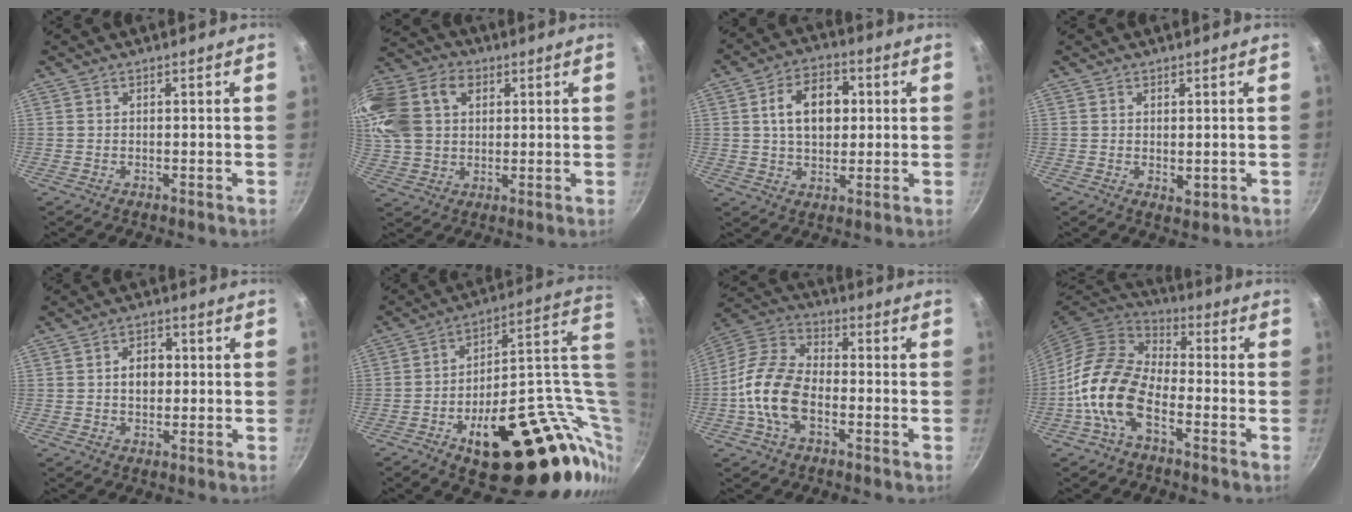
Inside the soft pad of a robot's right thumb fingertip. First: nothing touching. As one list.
[{"total": 23.8, "force": [7.1, 17.7, 14.1], "torque": [-0.335, 0.041, 0.127]}, {"total": 11.1, "force": [1.8, 7.4, 8.0], "torque": [-0.105, 0.010, 0.024]}, {"total": 2.1, "force": [0.3, 1.3, 1.7], "torque": [-0.024, -0.008, 0.006]}, {"total": 5.0, "force": [0.2, 3.7, 3.4], "torque": [-0.025, 0.008, 0.000]}, {"total": 32.6, "force": [0.8, 15.8, 28.5], "torque": [-0.370, 0.012, 0.038]}, {"total": 14.0, "force": [-3.6, 8.4, 10.6], "torque": [-0.187, 0.041, -0.089]}, {"total": 13.6, "force": [-5.2, 7.5, 10.1], "torque": [-0.176, 0.045, -0.119]}]